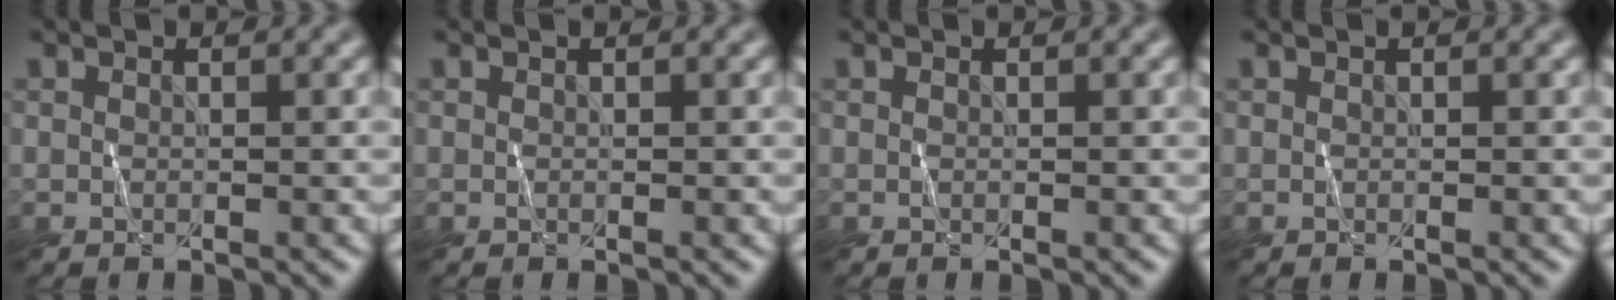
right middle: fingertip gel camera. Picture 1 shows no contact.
{"total": 0.0}
{"total": 0.0}
{"total": 0.0}